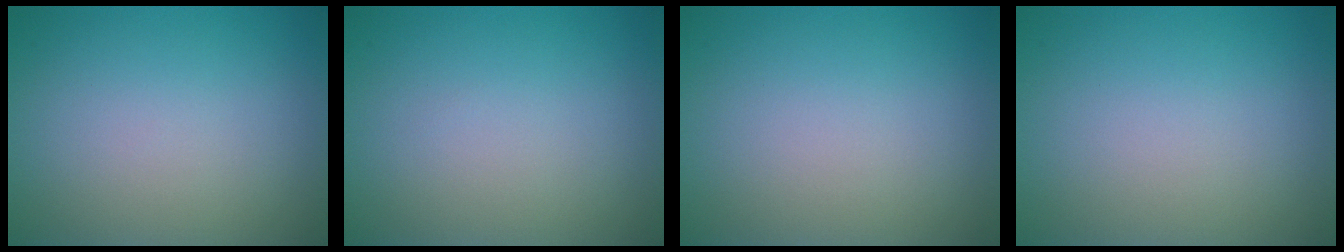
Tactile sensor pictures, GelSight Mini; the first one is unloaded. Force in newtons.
{"total": 0.0}
{"total": 0.0}
{"total": 0.0}